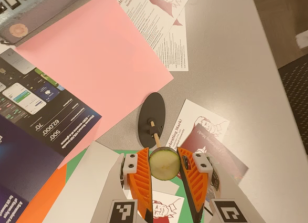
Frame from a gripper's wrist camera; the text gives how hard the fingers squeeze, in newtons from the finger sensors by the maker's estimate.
{"total": 10.9, "left": 10.8, "right": 10.9}